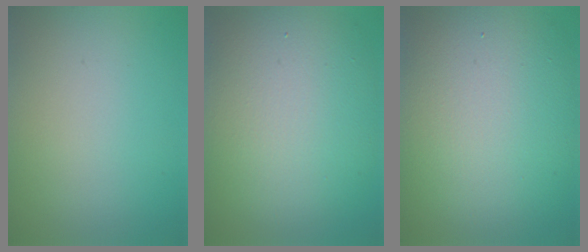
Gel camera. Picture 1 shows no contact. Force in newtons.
{"total": 11.3, "press": 11.3, "slide": 0.8}
{"total": 13.5, "press": 13.5, "slide": 1.1}